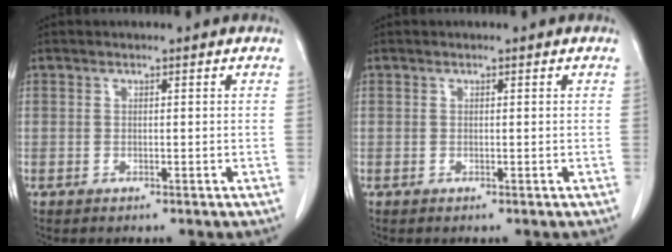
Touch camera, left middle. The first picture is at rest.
{"total": 0.0}